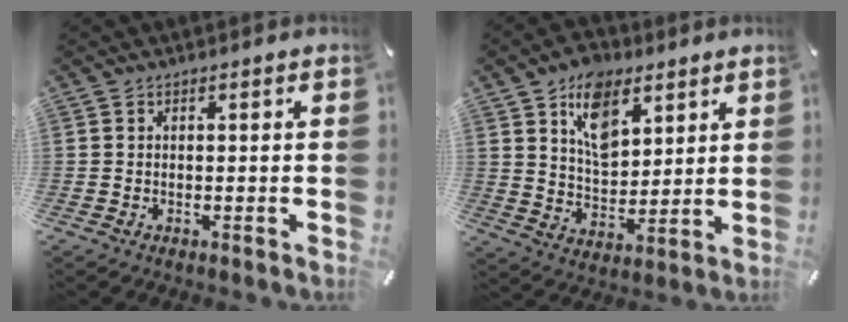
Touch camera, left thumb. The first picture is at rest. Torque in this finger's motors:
{"motor_torque": [0.83, 1.13, 1.33, -1.04, 0.11]}